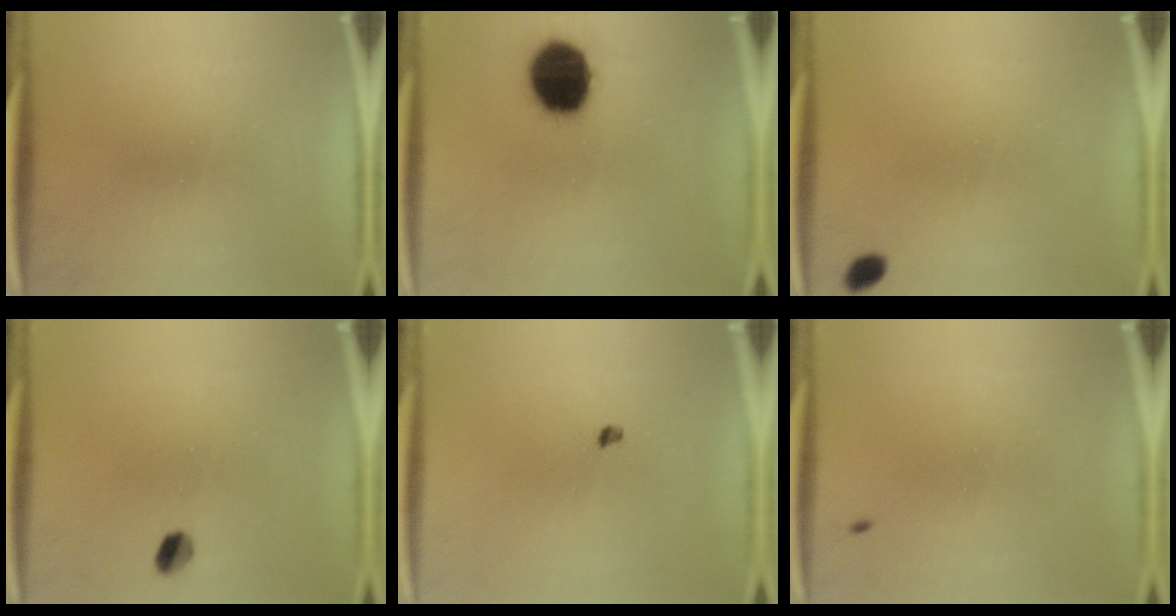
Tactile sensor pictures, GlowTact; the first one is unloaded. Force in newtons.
{"total": 17.9}
{"total": 1.8}
{"total": 2.7}
{"total": 1.1}
{"total": 0.8}